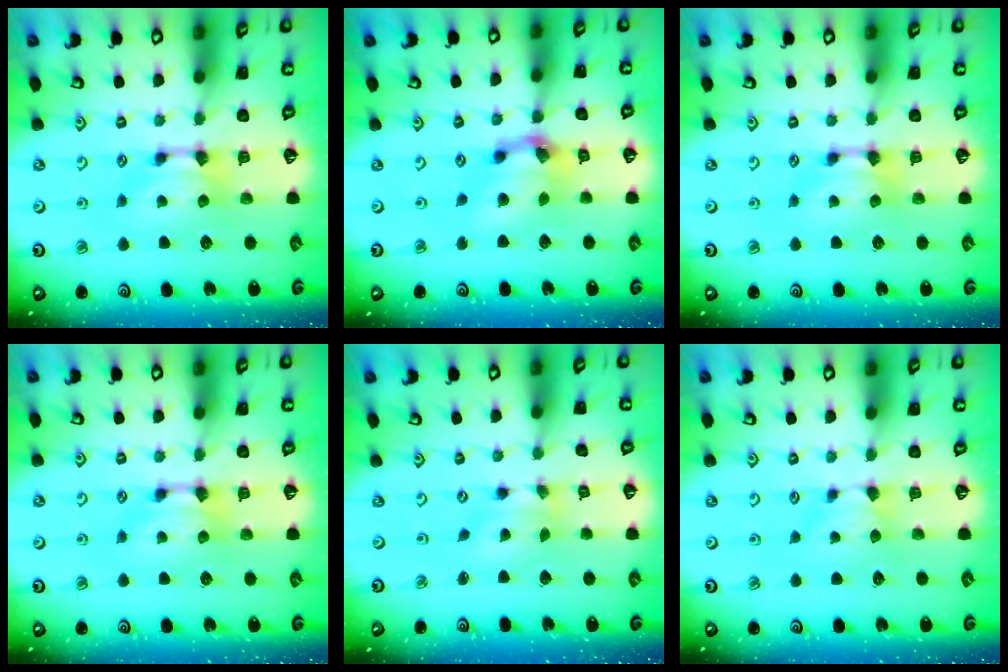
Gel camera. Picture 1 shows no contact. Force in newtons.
{"total": 6.2, "press": 5.7, "slide": 2.4}
{"total": 0.0}
{"total": 0.0}
{"total": 2.6, "press": 2.1, "slide": 1.6}
{"total": 1.6, "press": 1.4, "slide": 0.7}